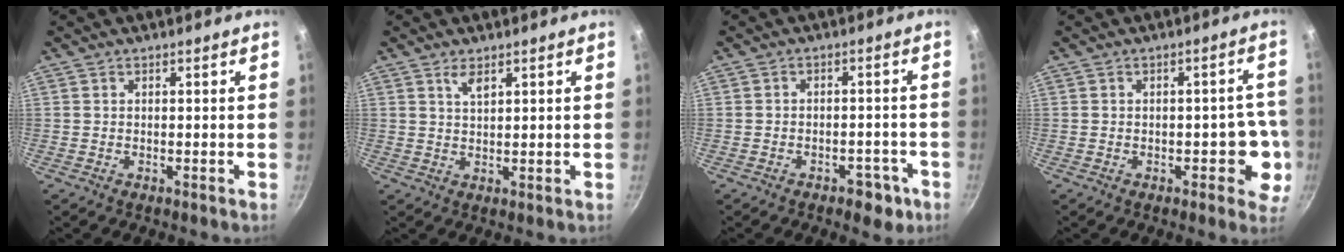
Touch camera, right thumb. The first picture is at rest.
{"total": 2.8, "force": [1.7, 1.1, 1.9], "torque": [-0.032, -0.010, 0.033]}
{"total": 6.6, "force": [-4.3, 4.2, 2.6], "torque": [0.010, 0.061, -0.036]}
{"total": 7.3, "force": [-1.9, 4.2, 5.7], "torque": [-0.005, 0.018, -0.024]}